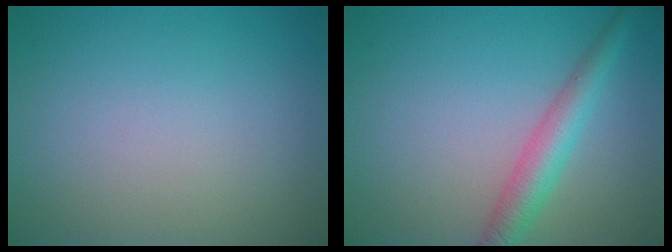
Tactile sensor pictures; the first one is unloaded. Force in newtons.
{"total": 3.6, "press": 3.6, "slide": 0.1}